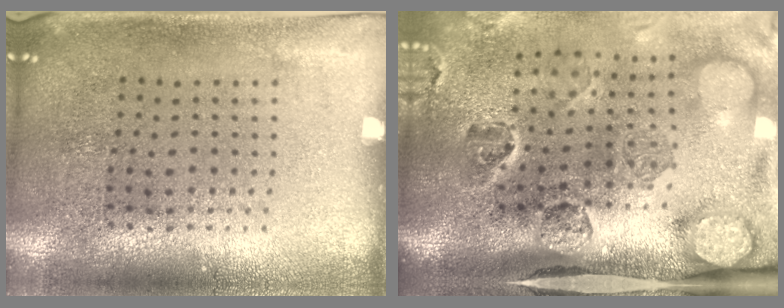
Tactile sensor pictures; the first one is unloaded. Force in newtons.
{"total": 5.1, "press": 3.6, "slide": 3.5}